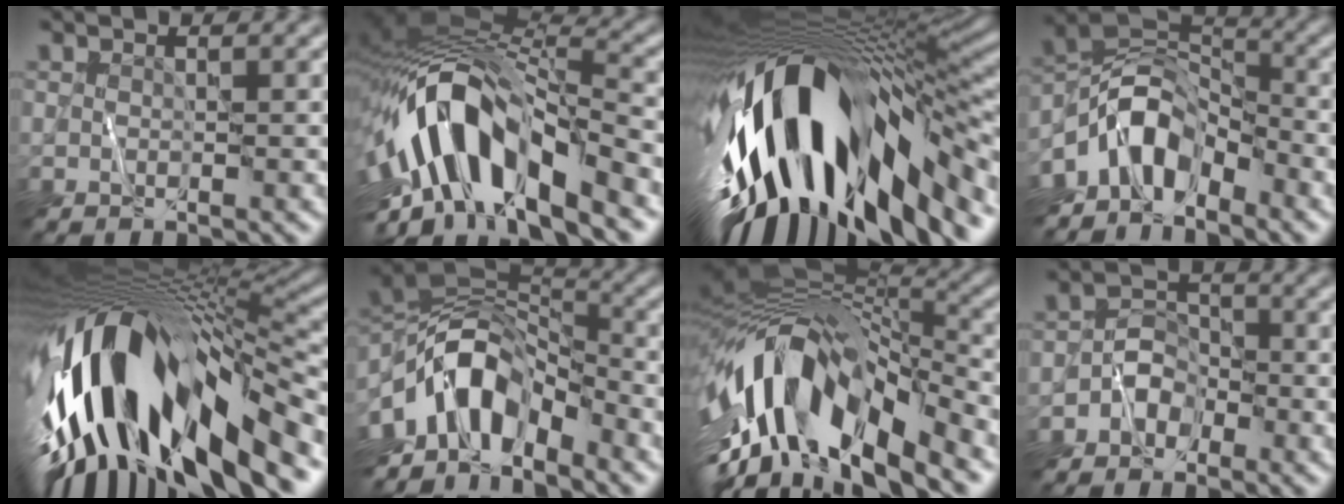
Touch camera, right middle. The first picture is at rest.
{"total": 13.5, "force": [-4.8, 5.6, 11.3], "torque": [-0.198, 0.007, -0.086]}
{"total": 17.9, "force": [-4.0, 8.2, 15.4], "torque": [-0.284, -0.040, -0.047]}
{"total": 7.1, "force": [-4.3, 3.9, 4.2], "torque": [-0.055, 0.010, -0.092]}
{"total": 16.7, "force": [-3.8, 6.2, 15.1], "torque": [-0.264, -0.004, -0.052]}
{"total": 9.8, "force": [-4.9, 5.2, 6.7], "torque": [-0.104, 0.010, -0.098]}
{"total": 13.6, "force": [-4.7, 6.4, 11.0], "torque": [-0.209, 0.013, -0.077]}
{"total": 2.4, "force": [-1.3, 1.9, 0.8], "torque": [-0.002, 0.009, -0.028]}